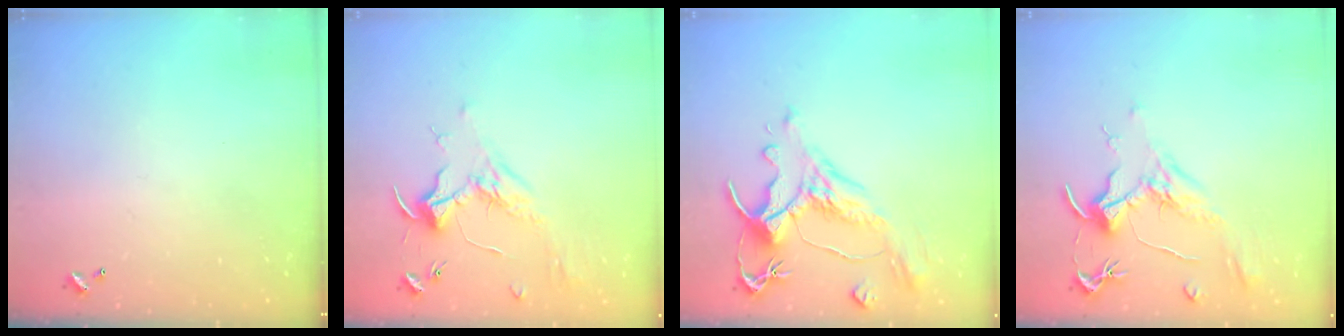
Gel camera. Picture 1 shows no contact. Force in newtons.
{"total": 1.8, "press": 1.6, "slide": 0.8}
{"total": 1.6, "press": 0.3, "slide": 1.5}
{"total": 2.0, "press": 1.7, "slide": 0.9}